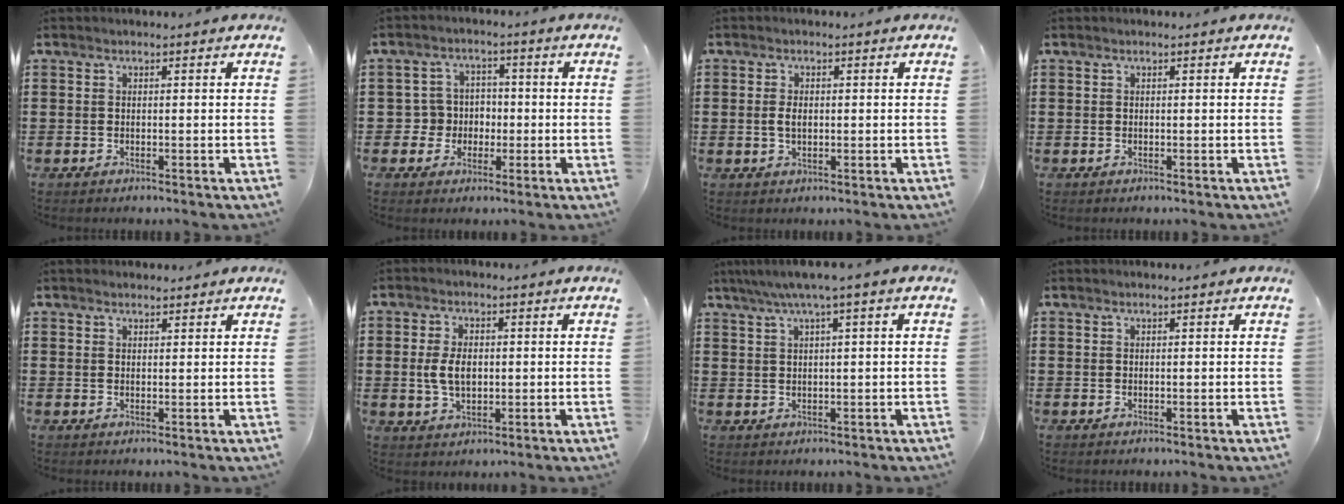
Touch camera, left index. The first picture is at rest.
{"total": 4.6, "force": [-0.7, 4.5, 1.0], "torque": [-0.038, 0.012, -0.014]}
{"total": 2.2, "force": [0.0, 1.2, 1.9], "torque": [-0.046, 0.001, -0.004]}
{"total": 0.0}
{"total": 1.1, "force": [1.0, 0.3, 0.0], "torque": [-0.002, 0.001, 0.021]}
{"total": 5.1, "force": [0.2, 3.0, 4.1], "torque": [-0.089, 0.001, -0.003]}
{"total": 2.7, "force": [0.9, -0.3, 2.5], "torque": [-0.048, -0.003, 0.013]}
{"total": 0.0}